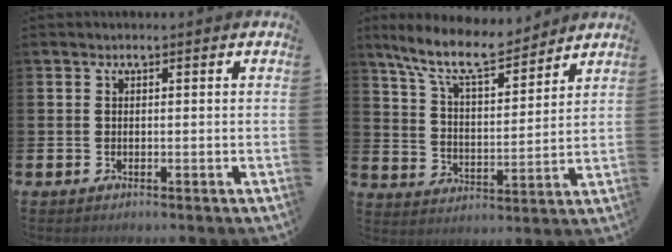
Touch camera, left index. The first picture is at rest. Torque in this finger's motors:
{"motor_torque": [1.22, -0.54, 0.76, 0.21]}